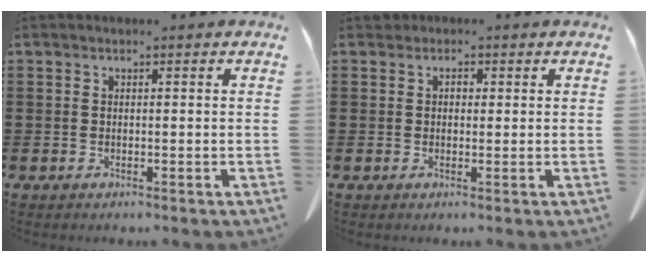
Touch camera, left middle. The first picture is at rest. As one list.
[{"total": 1.4, "force": [0.7, 1.1, 0.4], "torque": [-0.011, 0.007, 0.012]}]